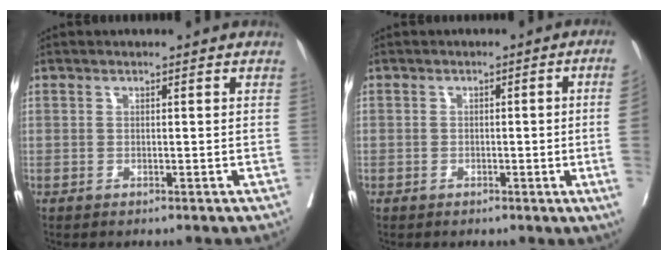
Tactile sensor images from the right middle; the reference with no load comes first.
{"total": 5.0, "force": [-0.9, -0.4, 4.9], "torque": [-0.062, 0.001, -0.011]}